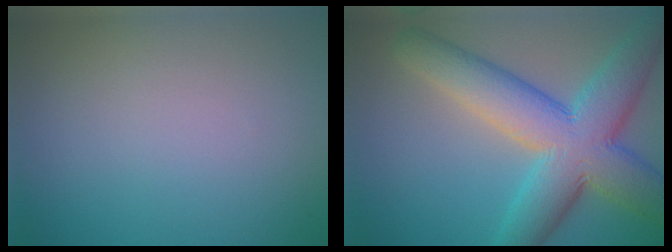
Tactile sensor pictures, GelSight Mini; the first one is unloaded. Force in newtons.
{"total": 10.6, "press": 10.6, "slide": 0.3}